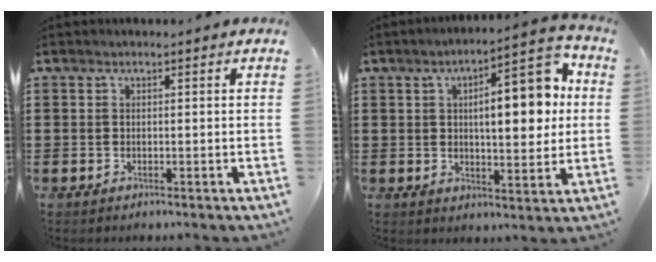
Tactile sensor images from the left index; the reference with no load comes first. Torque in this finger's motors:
{"motor_torque": [2.14, 0.00, 1.05, 0.21]}